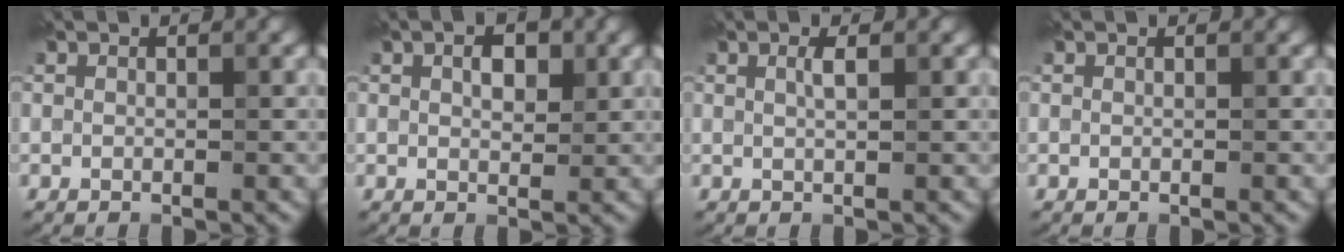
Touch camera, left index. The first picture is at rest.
{"total": 2.2, "force": [0.8, 1.3, 1.7], "torque": [-0.025, 0.002, 0.013]}
{"total": 1.3, "force": [0.4, 0.3, 1.2], "torque": [-0.020, 0.004, 0.005]}
{"total": 0.0}